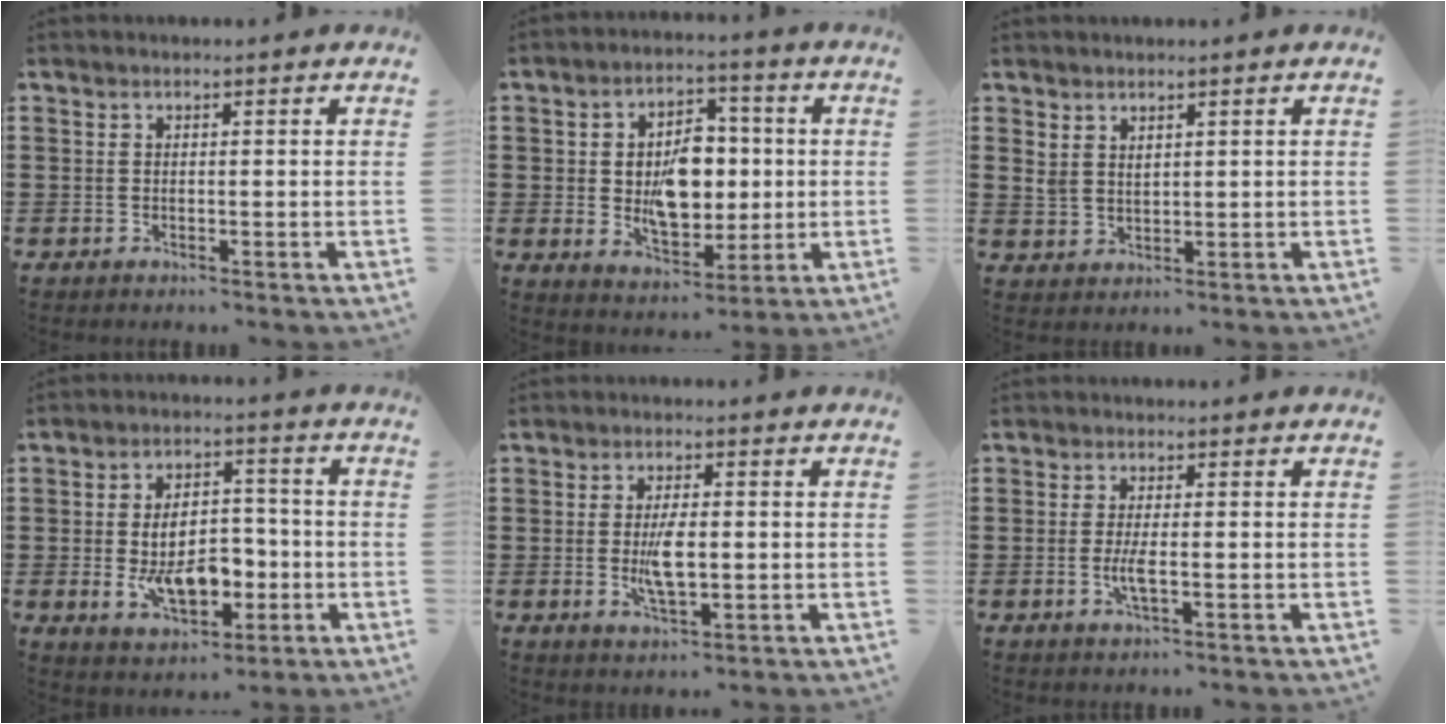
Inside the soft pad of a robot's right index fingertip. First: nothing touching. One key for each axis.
{"total": 8.9, "fx": 0.2, "fy": 5.9, "fz": 6.7, "tx": -0.117, "ty": 0.008, "tz": 0.000}
{"total": 2.3, "fx": 2.0, "fy": 1.2, "fz": 0.4, "tx": -0.013, "ty": 0.005, "tz": 0.039}
{"total": 9.5, "fx": -2.0, "fy": 5.6, "fz": 7.5, "tx": -0.122, "ty": 0.003, "tz": -0.038}
{"total": 5.5, "fx": -0.4, "fy": 2.0, "fz": 5.1, "tx": -0.105, "ty": -0.005, "tz": -0.012}
{"total": 2.9, "fx": -0.7, "fy": 0.5, "fz": 2.8, "tx": -0.062, "ty": -0.008, "tz": -0.017}